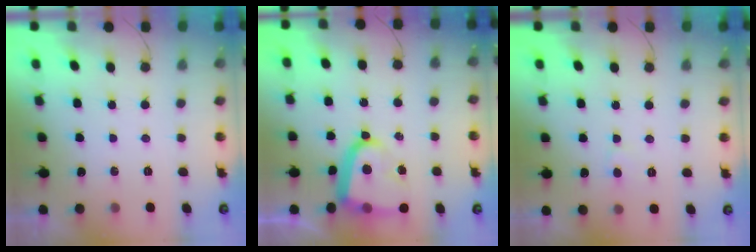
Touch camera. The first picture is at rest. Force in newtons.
{"total": 14.0, "press": 13.9, "slide": 1.5}
{"total": 4.1, "press": 4.1, "slide": 0.4}